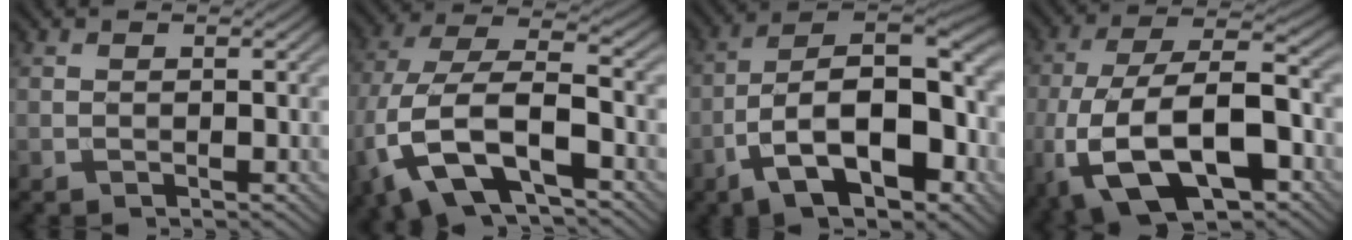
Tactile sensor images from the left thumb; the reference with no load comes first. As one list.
[{"total": 15.3, "force": [-6.0, 7.8, 11.7], "torque": [-0.286, -0.026, -0.106]}, {"total": 16.1, "force": [-6.1, 7.6, 12.8], "torque": [-0.209, -0.011, -0.103]}, {"total": 16.1, "force": [-6.7, 7.5, 12.5], "torque": [-0.247, -0.014, -0.123]}]